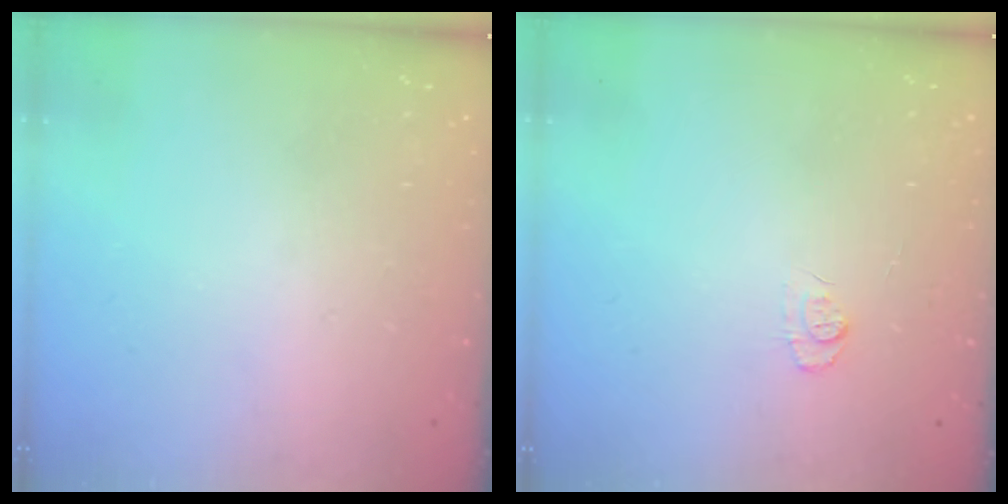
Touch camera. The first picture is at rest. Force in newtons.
{"total": 4.9, "press": 4.9, "slide": 0.6}